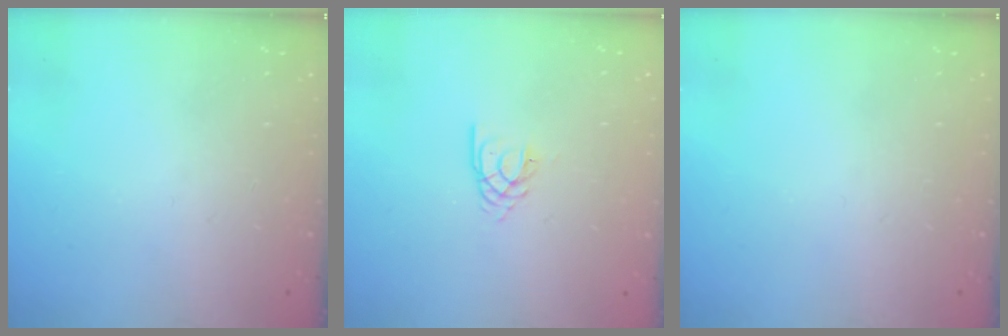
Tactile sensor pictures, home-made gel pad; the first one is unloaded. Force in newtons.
{"total": 2.1, "press": 2.1, "slide": 0.3}
{"total": 0.0}